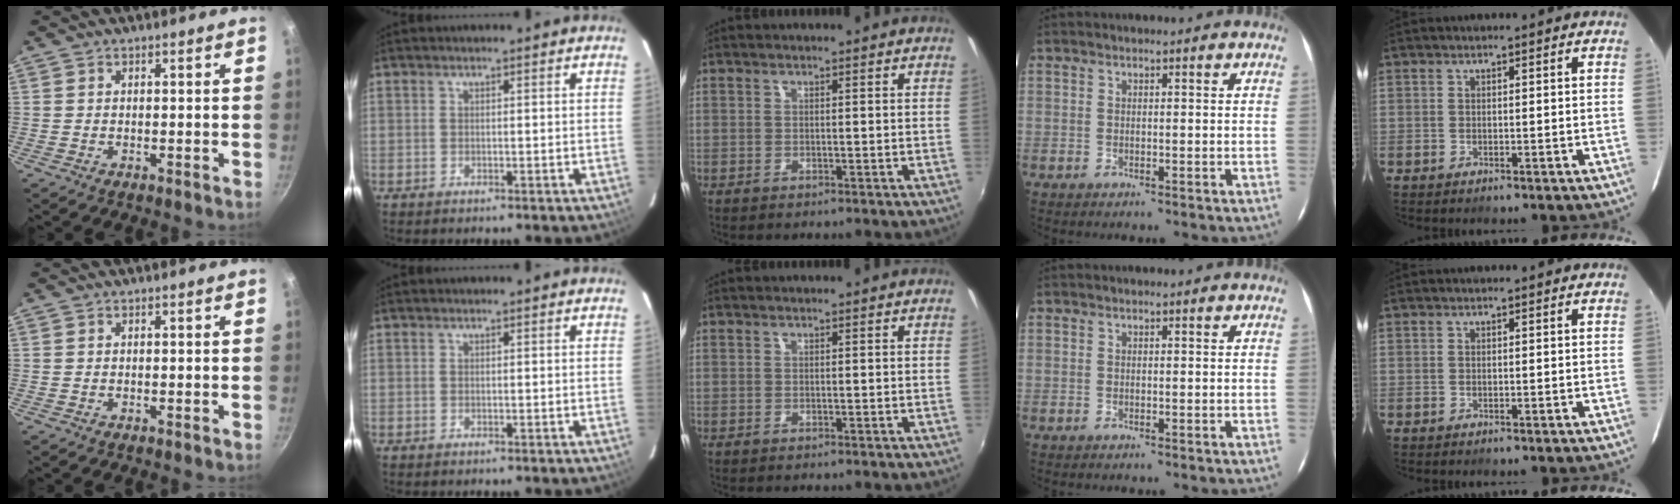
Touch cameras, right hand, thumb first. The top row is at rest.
{}